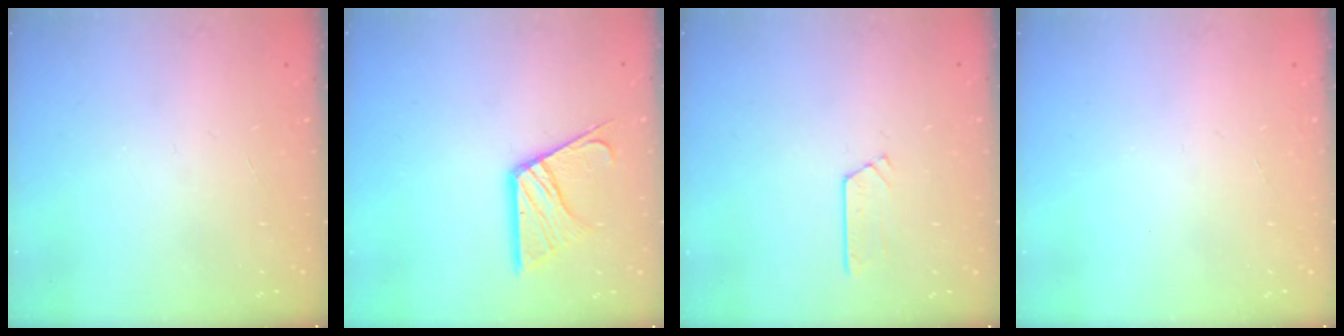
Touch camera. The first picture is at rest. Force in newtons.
{"total": 14.0, "press": 13.9, "slide": 1.3}
{"total": 2.8, "press": 2.8, "slide": 0.3}
{"total": 0.0}